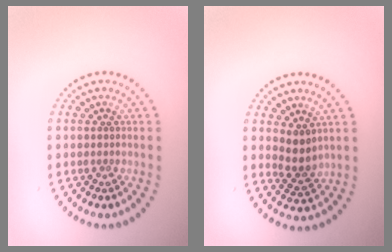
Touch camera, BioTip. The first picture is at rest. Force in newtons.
{"total": 2.2, "press": 1.9, "slide": 1.2}